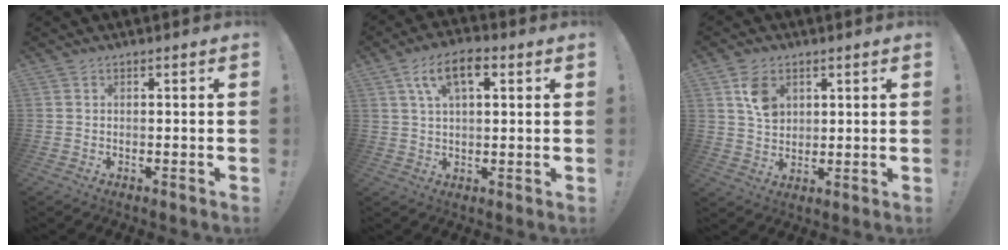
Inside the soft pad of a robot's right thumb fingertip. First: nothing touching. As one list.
[{"total": 9.4, "force": [3.7, 4.5, 7.4], "torque": [-0.122, 0.008, 0.067]}, {"total": 7.9, "force": [3.2, 5.8, 4.3], "torque": [-0.055, -0.007, 0.061]}]